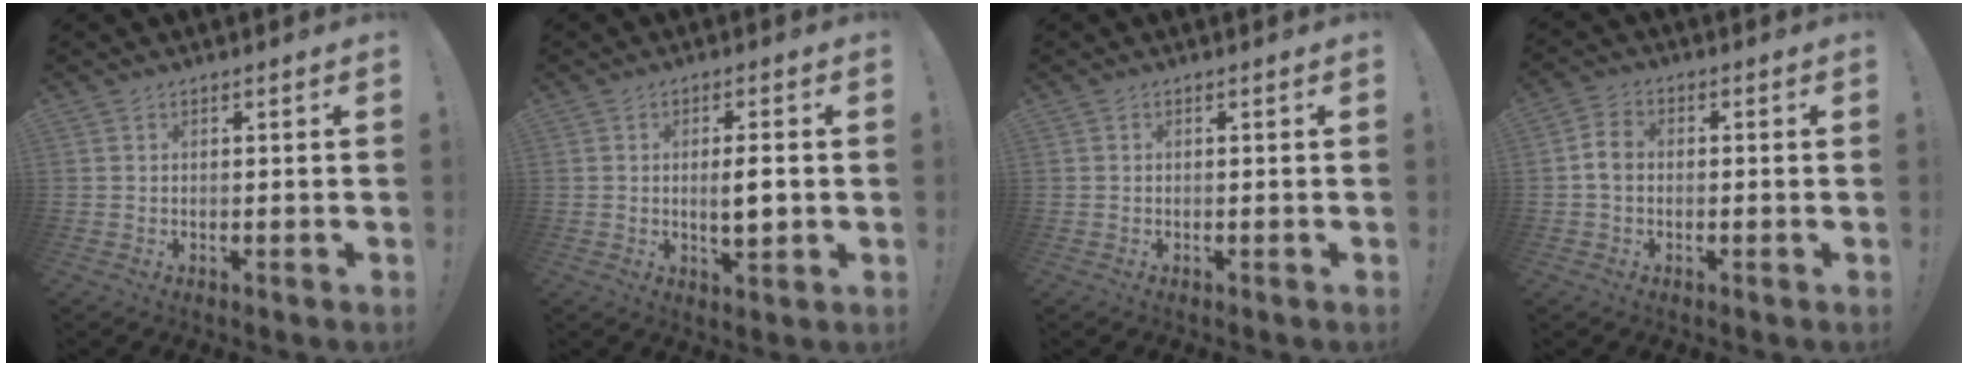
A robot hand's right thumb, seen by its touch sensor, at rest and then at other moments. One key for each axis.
{"total": 5.1, "fx": -0.1, "fy": 1.3, "fz": 4.9, "tx": -0.065, "ty": -0.009, "tz": -0.006}
{"total": 0.0}
{"total": 4.9, "fx": -0.2, "fy": 3.6, "fz": 3.3, "tx": -0.054, "ty": 0.010, "tz": -0.002}